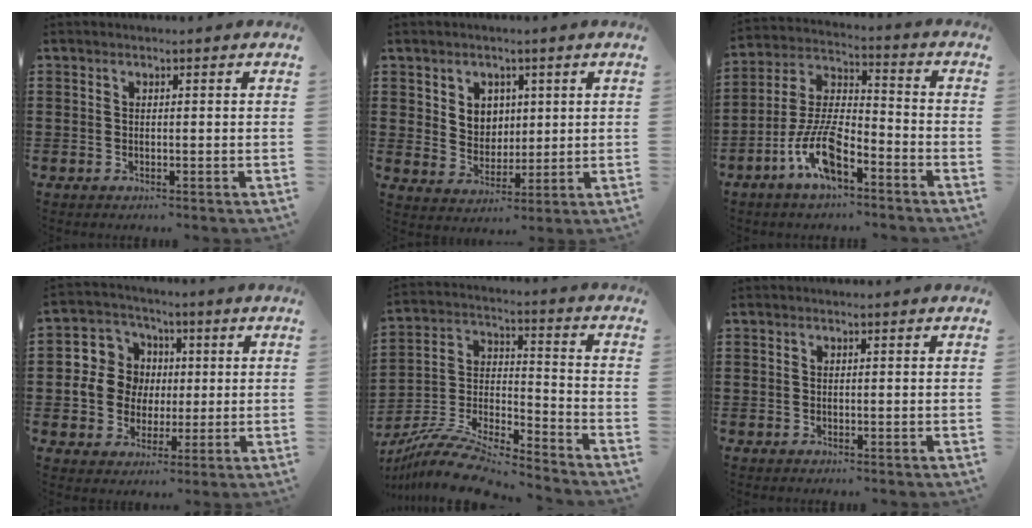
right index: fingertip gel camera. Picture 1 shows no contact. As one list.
[{"total": 4.7, "force": [2.0, 4.1, 1.2], "torque": [-0.028, 0.005, 0.032]}, {"total": 10.2, "force": [-6.1, 3.7, 7.2], "torque": [-0.171, -0.002, -0.121]}, {"total": 8.4, "force": [0.2, 8.0, 2.5], "torque": [-0.080, 0.013, 0.005]}, {"total": 10.7, "force": [-9.8, 1.6, 3.9], "torque": [-0.082, 0.015, -0.197]}, {"total": 0.0}]